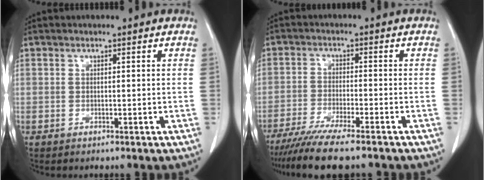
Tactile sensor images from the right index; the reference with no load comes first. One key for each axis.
{"total": 10.3, "fx": -8.6, "fy": 0.2, "fz": 5.6, "tx": -0.082, "ty": -0.026, "tz": -0.139}